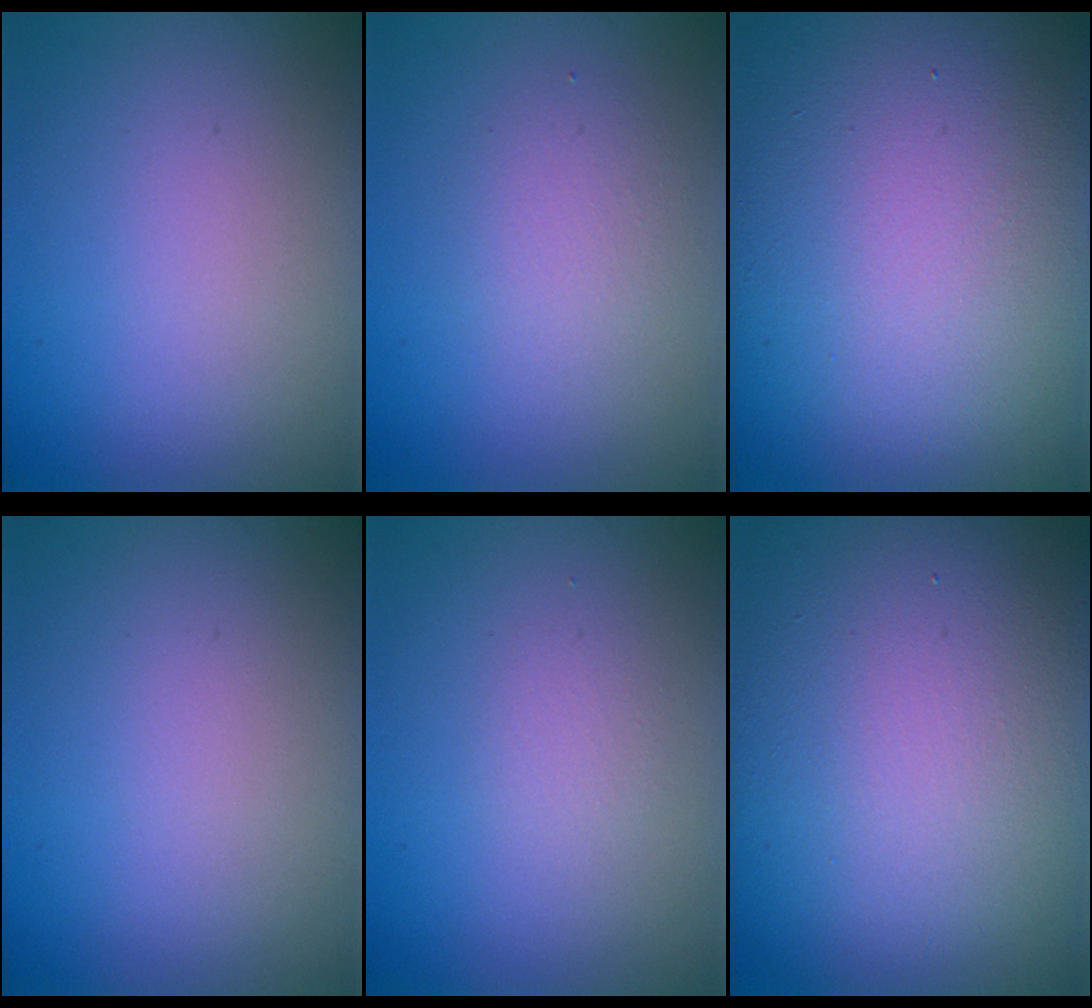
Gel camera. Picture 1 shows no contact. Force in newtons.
{"total": 2.1, "press": 2.1, "slide": 0.1}
{"total": 27.3, "press": 27.3, "slide": 1.3}
{"total": 0.0}
{"total": 1.1, "press": 1.1, "slide": 0.1}
{"total": 21.0, "press": 21.0, "slide": 0.8}